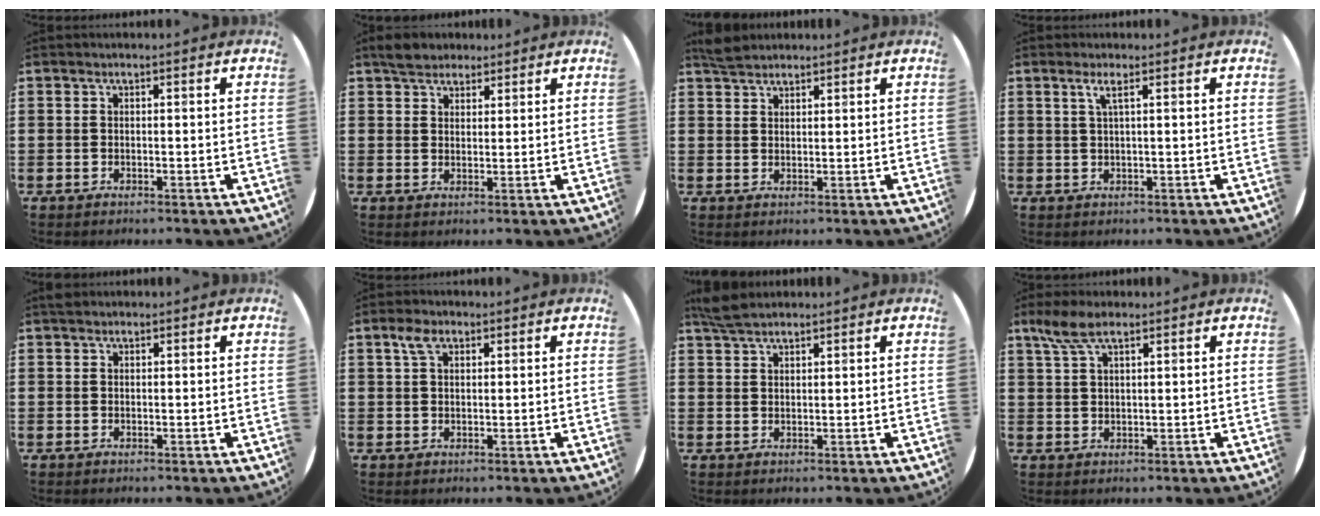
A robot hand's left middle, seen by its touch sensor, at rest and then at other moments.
{"total": 3.2, "force": [2.8, 1.5, 0.3], "torque": [-0.006, 0.003, 0.054]}
{"total": 2.7, "force": [2.5, 0.9, 0.5], "torque": [-0.007, 0.002, 0.047]}
{"total": 1.7, "force": [0.7, -0.1, 1.5], "torque": [-0.031, 0.000, 0.011]}
{"total": 0.6, "force": [0.5, 0.3, 0.0], "torque": [0.007, -0.001, 0.009]}
{"total": 3.0, "force": [1.8, 1.7, 1.7], "torque": [-0.030, 0.003, 0.033]}
{"total": 3.2, "force": [2.9, 0.8, 1.2], "torque": [-0.030, 0.003, 0.055]}
{"total": 4.8, "force": [3.2, 1.6, 3.1], "torque": [-0.069, 0.006, 0.059]}